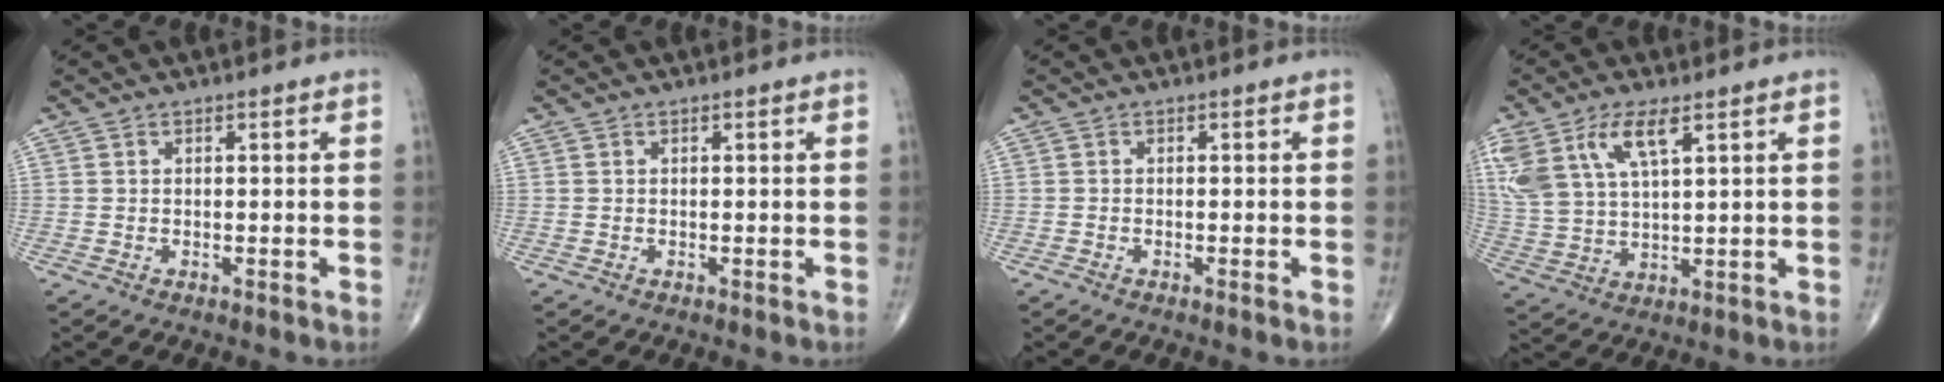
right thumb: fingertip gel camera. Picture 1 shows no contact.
{"total": 0.0}
{"total": 0.5, "force": [-0.3, 0.0, 0.4], "torque": [-0.013, -0.002, -0.008]}
{"total": 12.5, "force": [6.2, 5.2, 9.5], "torque": [-0.208, -0.010, 0.128]}